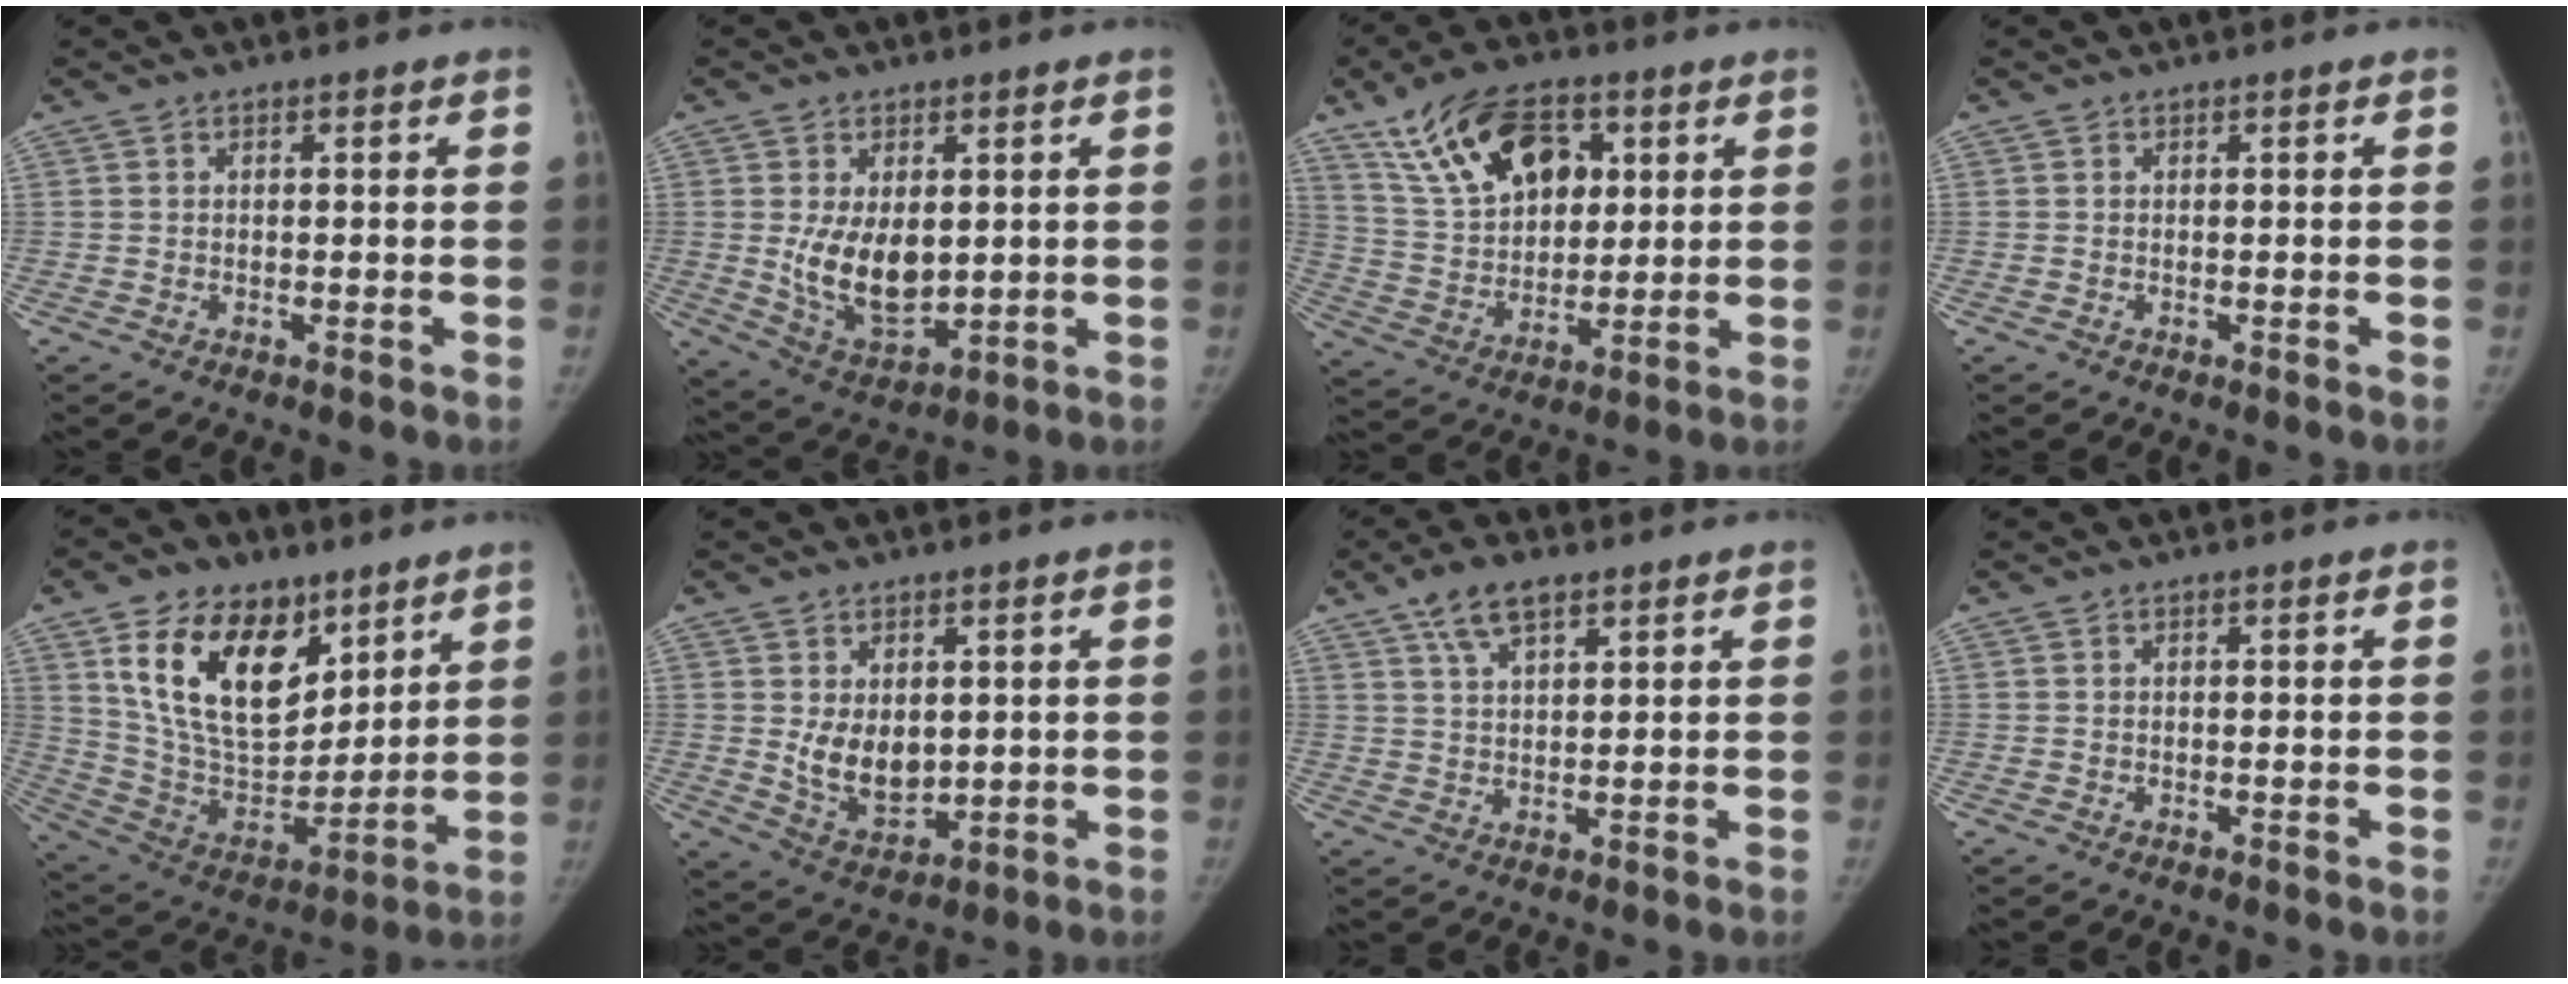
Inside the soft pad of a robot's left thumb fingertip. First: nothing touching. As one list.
[{"total": 10.9, "force": [1.0, 6.3, 8.8], "torque": [-0.132, -0.021, 0.038]}, {"total": 17.6, "force": [8.1, 10.5, 11.5], "torque": [-0.167, -0.018, 0.156]}, {"total": 0.0}, {"total": 22.4, "force": [11.3, 13.4, 14.0], "torque": [-0.204, -0.049, 0.212]}, {"total": 8.5, "force": [1.2, 5.5, 6.3], "torque": [-0.083, -0.023, 0.040]}, {"total": 6.8, "force": [4.3, 2.9, 4.5], "torque": [-0.075, -0.010, 0.079]}, {"total": 0.0}]